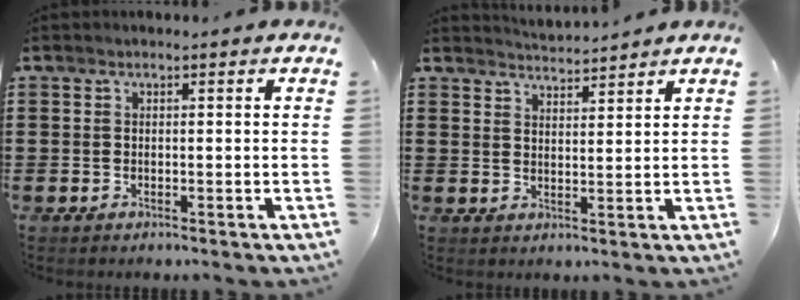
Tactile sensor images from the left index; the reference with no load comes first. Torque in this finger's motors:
{"motor_torque": [0.52, -0.61, 0.00, 0.01]}